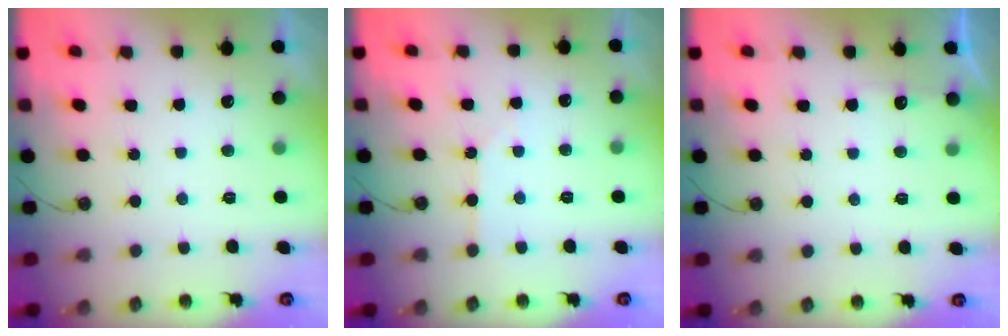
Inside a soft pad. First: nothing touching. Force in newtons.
{"total": 2.6, "press": 2.6, "slide": 0.5}
{"total": 3.8, "press": 3.8, "slide": 0.6}